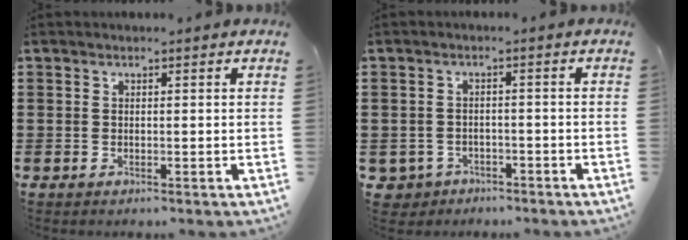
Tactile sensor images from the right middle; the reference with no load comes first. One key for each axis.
{"total": 2.6, "fx": -2.3, "fy": 1.3, "fz": -0.1, "tx": -0.015, "ty": -0.001, "tz": -0.053}